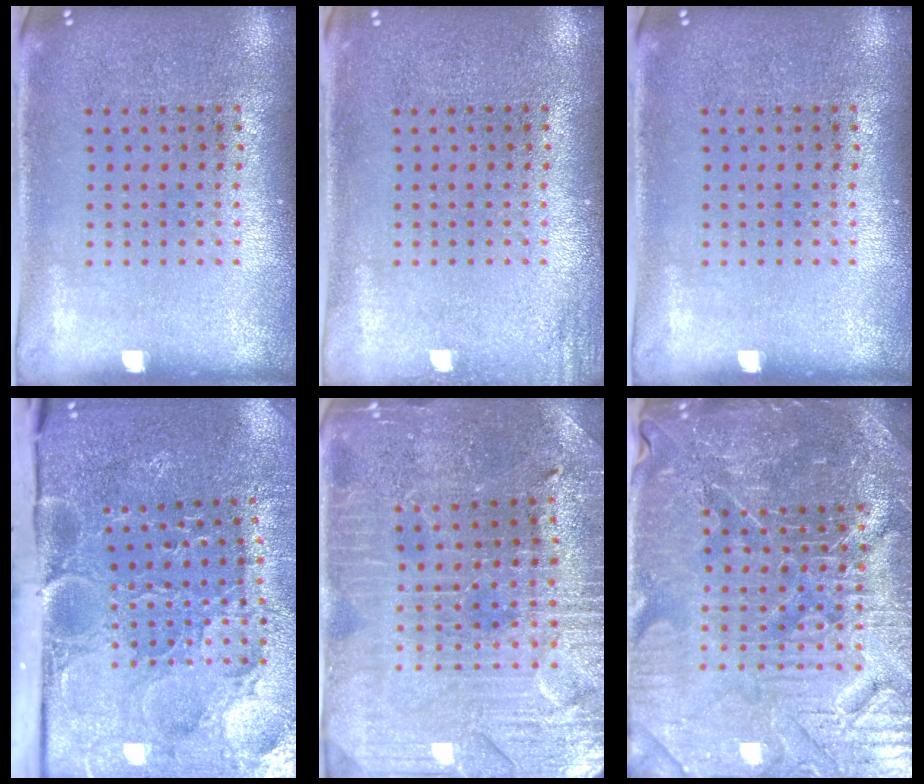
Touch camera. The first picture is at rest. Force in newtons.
{"total": 1.2, "press": 1.2, "slide": 0.3}
{"total": 0.0}
{"total": 4.1, "press": 3.7, "slide": 1.7}
{"total": 3.3, "press": 3.3, "slide": 0.6}
{"total": 5.6, "press": 5.3, "slide": 2.0}